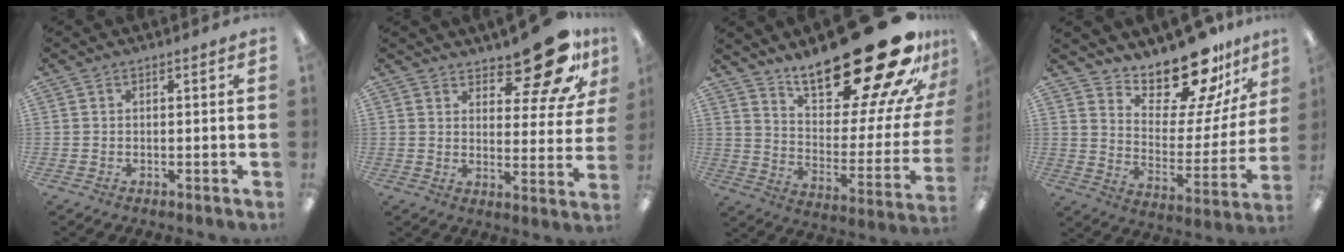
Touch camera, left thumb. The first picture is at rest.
{"total": 14.5, "force": [10.8, 5.4, 8.0], "torque": [-0.100, -0.075, 0.184]}
{"total": 30.3, "force": [21.1, 9.2, 19.7], "torque": [-0.249, -0.162, 0.354]}
{"total": 17.7, "force": [15.7, 5.0, 6.6], "torque": [-0.111, -0.133, 0.272]}